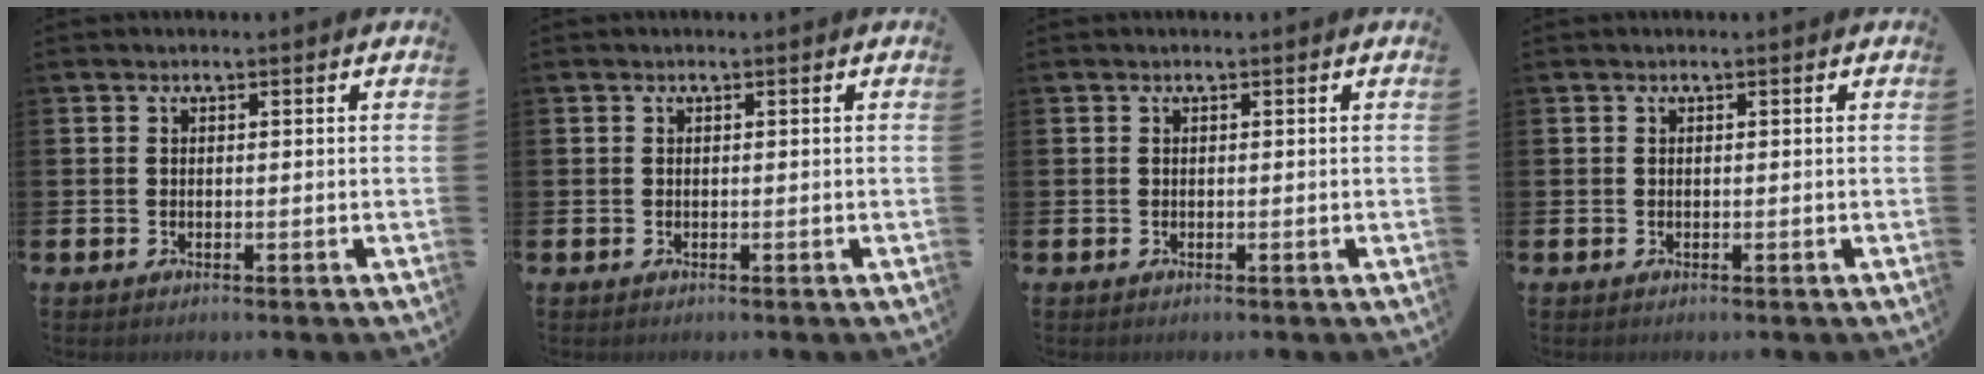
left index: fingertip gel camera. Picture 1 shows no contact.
{"total": 0.0}
{"total": 0.0}
{"total": 0.0}